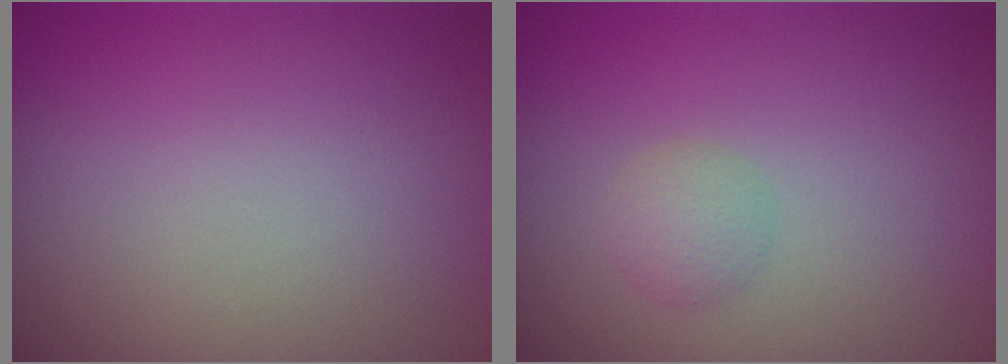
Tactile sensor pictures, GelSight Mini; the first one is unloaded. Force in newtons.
{"total": 1.4, "press": 1.4, "slide": 0.1}